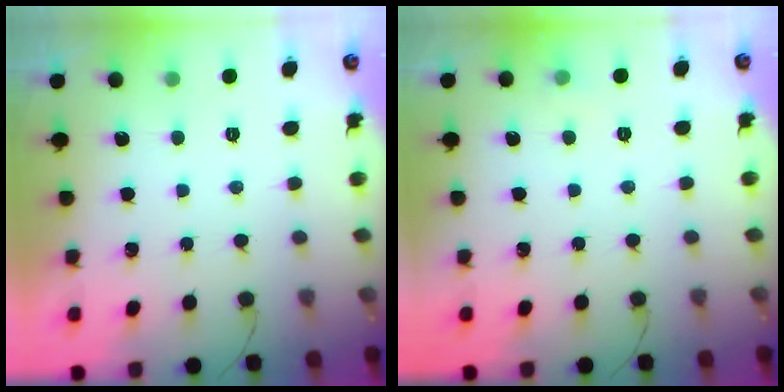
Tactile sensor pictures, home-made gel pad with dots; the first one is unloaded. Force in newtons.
{"total": 7.4, "press": 3.1, "slide": 6.7}